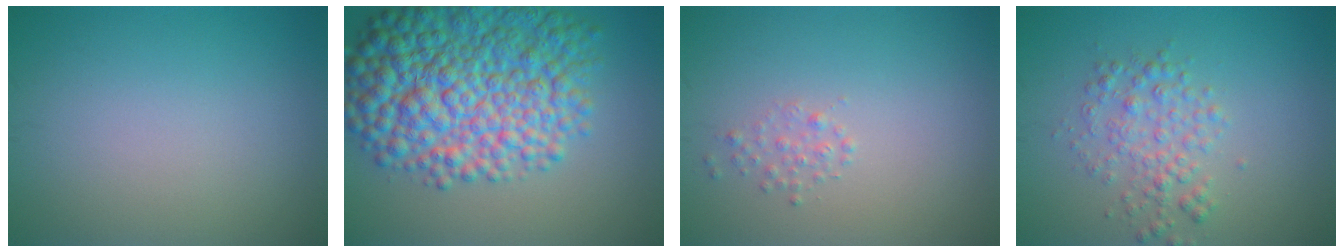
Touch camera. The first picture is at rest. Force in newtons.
{"total": 11.1, "press": 11.1, "slide": 0.3}
{"total": 1.0, "press": 1.0, "slide": 0.1}
{"total": 2.9, "press": 2.9, "slide": 0.0}